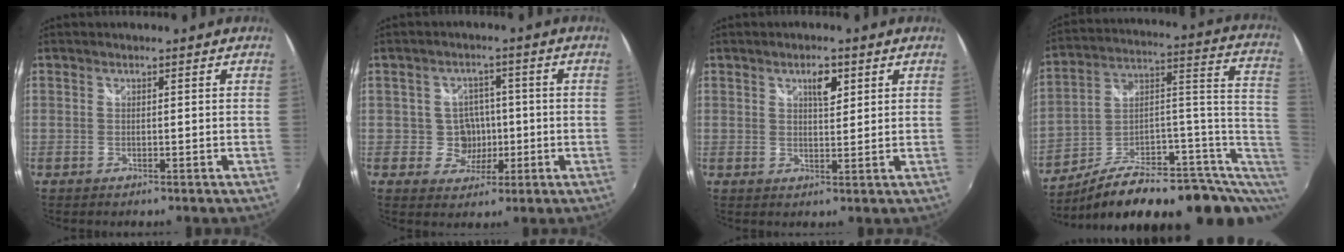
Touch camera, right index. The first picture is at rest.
{"total": 5.0, "force": [-0.6, 4.9, 0.9], "torque": [-0.022, 0.019, 0.001]}
{"total": 3.5, "force": [1.8, 1.2, 2.7], "torque": [-0.042, 0.005, 0.029]}
{"total": 21.5, "force": [-4.1, 10.0, 18.6], "torque": [-0.257, 0.020, -0.060]}